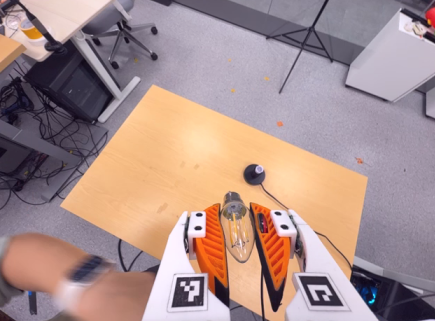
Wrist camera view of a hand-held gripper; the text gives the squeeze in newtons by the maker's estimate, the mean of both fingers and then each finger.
{"total": 18.9, "left": 20.6, "right": 17.2}